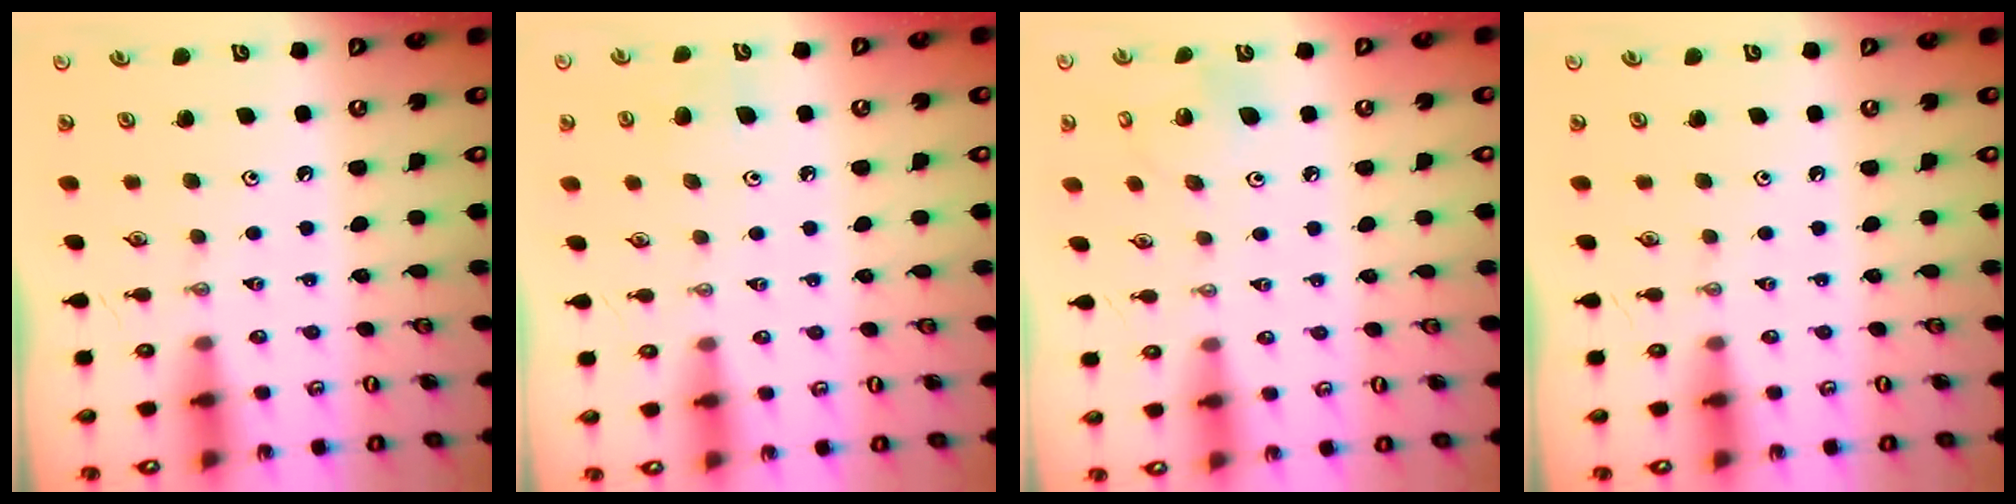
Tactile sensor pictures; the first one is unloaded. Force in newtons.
{"total": 6.3, "press": 6.2, "slide": 1.2}
{"total": 6.5, "press": 6.1, "slide": 2.4}
{"total": 0.0}